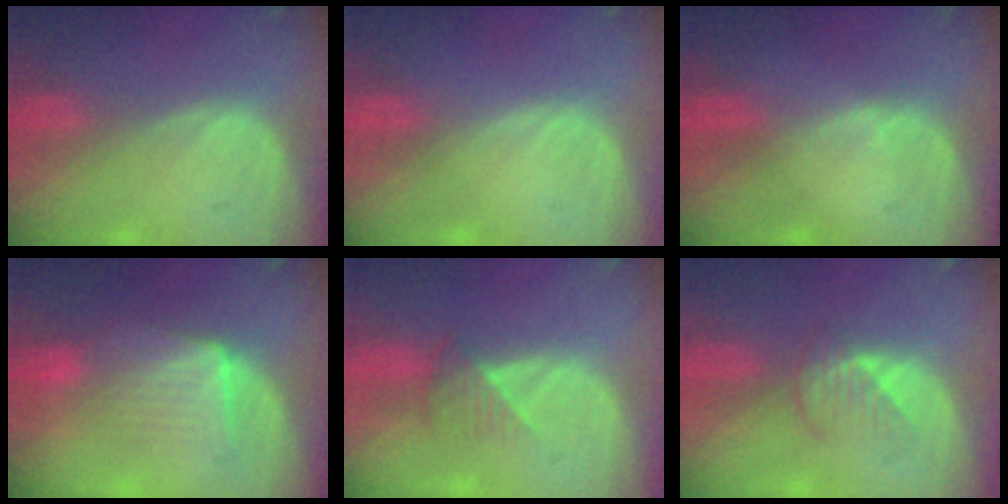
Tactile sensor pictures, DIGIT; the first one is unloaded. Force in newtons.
{"total": 0.0}
{"total": 0.8, "press": 0.8, "slide": 0.1}
{"total": 7.4, "press": 7.4, "slide": 0.7}
{"total": 3.4, "press": 3.1, "slide": 1.4}
{"total": 3.4, "press": 3.2, "slide": 1.2}